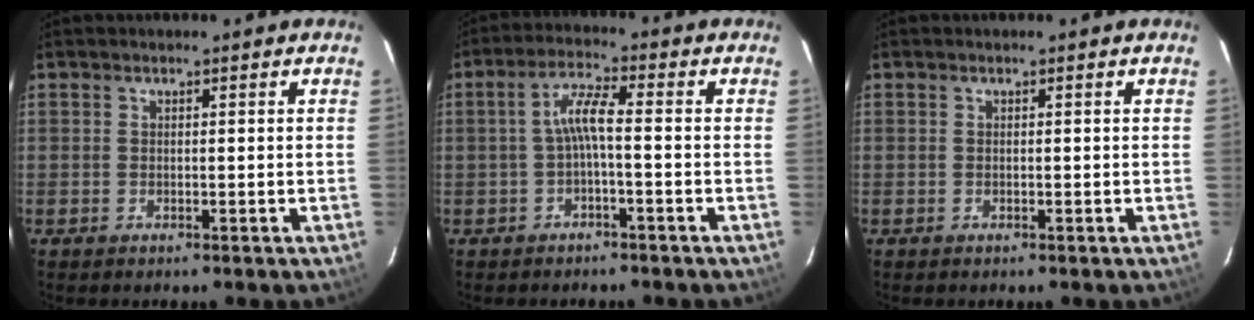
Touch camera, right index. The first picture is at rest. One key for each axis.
{"total": 4.4, "fx": -1.2, "fy": 0.4, "fz": 4.2, "tx": -0.092, "ty": 0.012, "tz": -0.023}
{"total": 0.0}